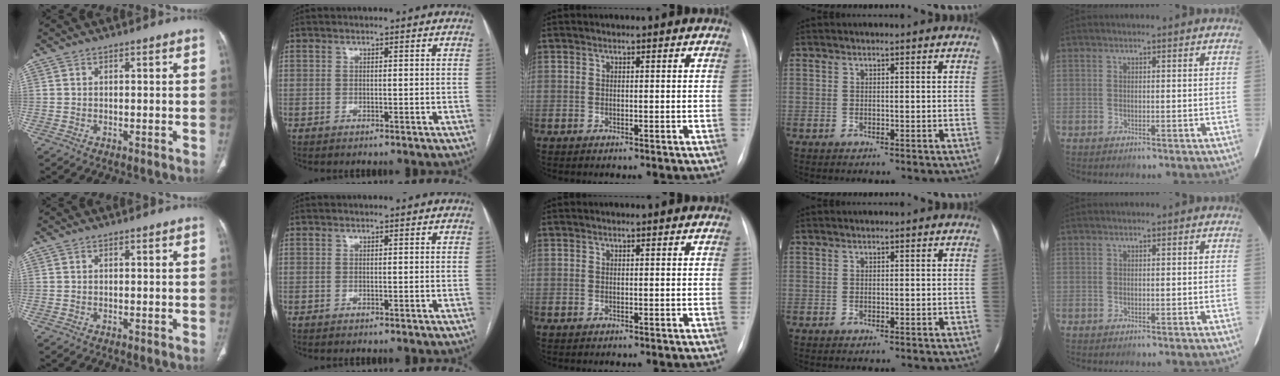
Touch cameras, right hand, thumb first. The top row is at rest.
{}